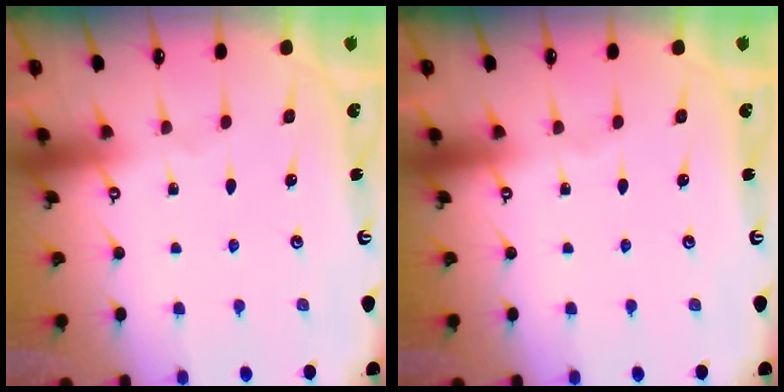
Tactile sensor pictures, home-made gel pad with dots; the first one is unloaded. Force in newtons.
{"total": 0.0}